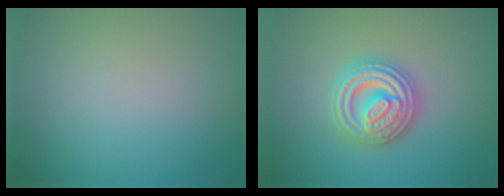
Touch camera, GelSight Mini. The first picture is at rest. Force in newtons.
{"total": 4.9, "press": 4.8, "slide": 0.7}